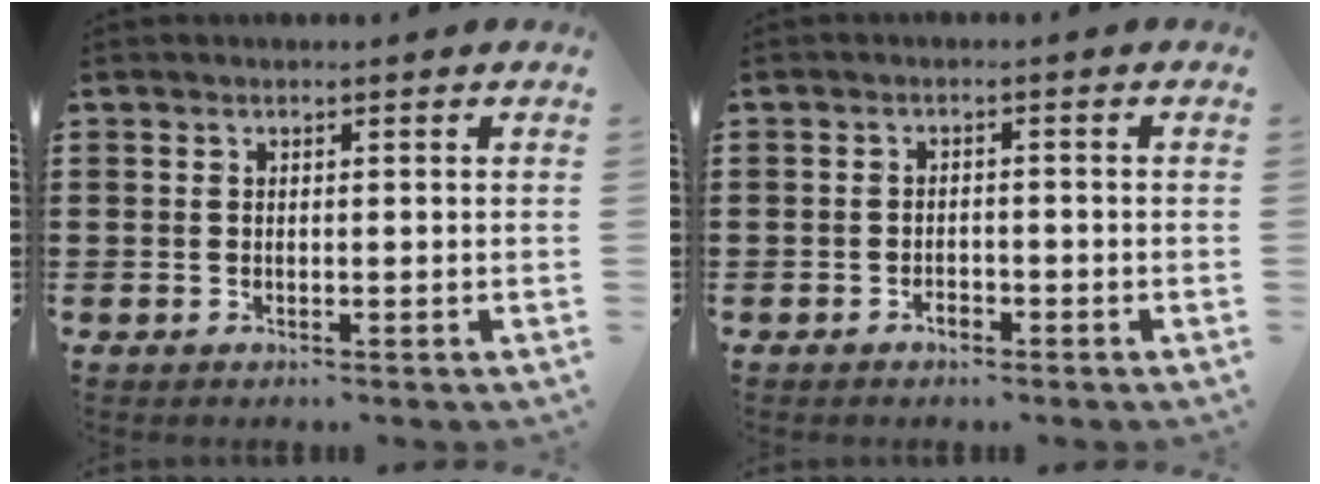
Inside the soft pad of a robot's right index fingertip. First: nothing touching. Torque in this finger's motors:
{"motor_torque": [0.54, 0.57, 0.01, 0.00]}